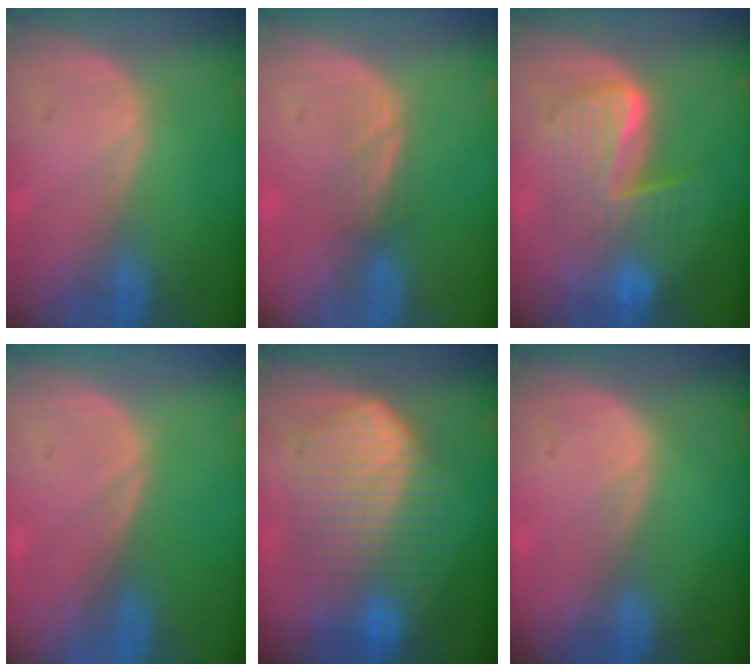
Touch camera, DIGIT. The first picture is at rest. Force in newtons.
{"total": 2.3, "press": 2.2, "slide": 0.5}
{"total": 8.0, "press": 8.0, "slide": 0.5}
{"total": 0.0}
{"total": 10.3, "press": 10.3, "slide": 0.4}
{"total": 0.8, "press": 0.5, "slide": 0.7}